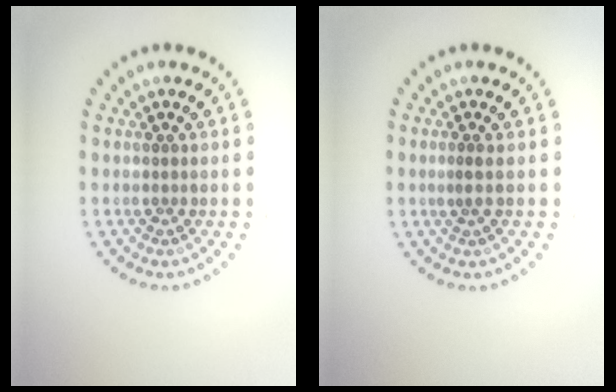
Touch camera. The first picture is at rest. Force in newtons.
{"total": 0.8, "press": 0.5, "slide": 0.6}